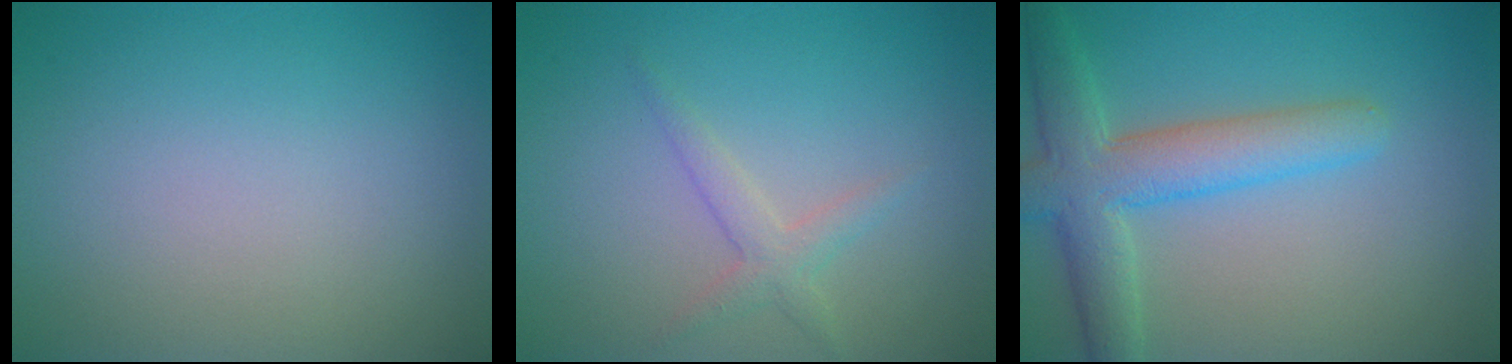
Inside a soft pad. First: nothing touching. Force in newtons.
{"total": 1.8, "press": 1.8, "slide": 0.1}
{"total": 5.8, "press": 5.8, "slide": 0.5}